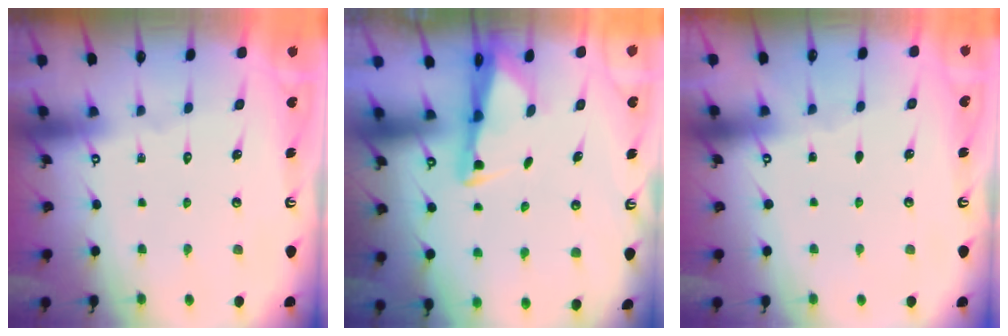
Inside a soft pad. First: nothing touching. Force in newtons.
{"total": 2.7, "press": 2.6, "slide": 0.5}
{"total": 2.3, "press": 2.2, "slide": 0.2}